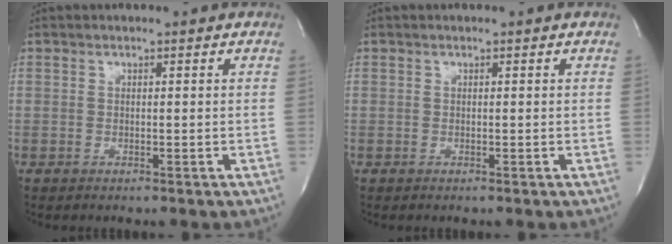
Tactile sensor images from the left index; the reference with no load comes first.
{"total": 0.0}